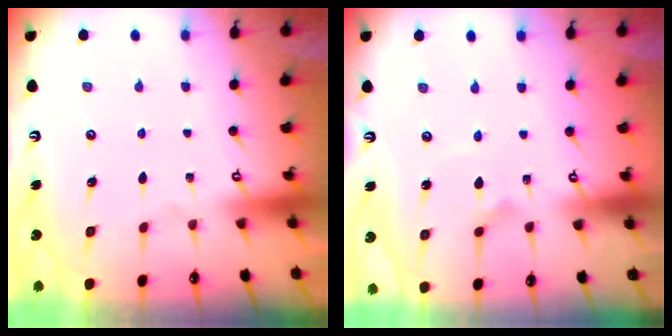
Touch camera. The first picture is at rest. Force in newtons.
{"total": 1.5, "press": 1.5, "slide": 0.0}